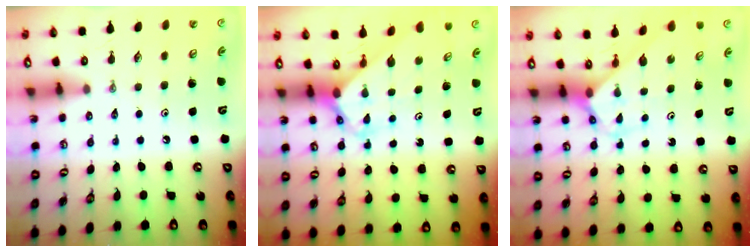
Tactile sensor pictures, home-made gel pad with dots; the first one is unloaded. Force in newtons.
{"total": 2.8, "press": 2.8, "slide": 0.1}
{"total": 3.0, "press": 3.0, "slide": 0.2}